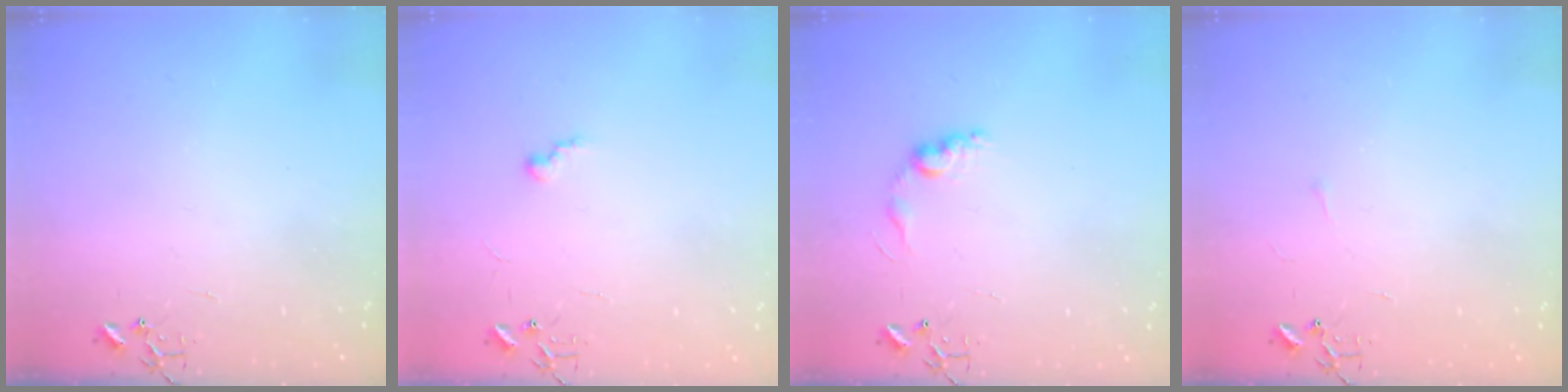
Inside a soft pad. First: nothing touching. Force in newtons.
{"total": 5.3, "press": 5.3, "slide": 0.5}
{"total": 8.6, "press": 8.6, "slide": 0.4}
{"total": 3.3, "press": 3.2, "slide": 0.5}